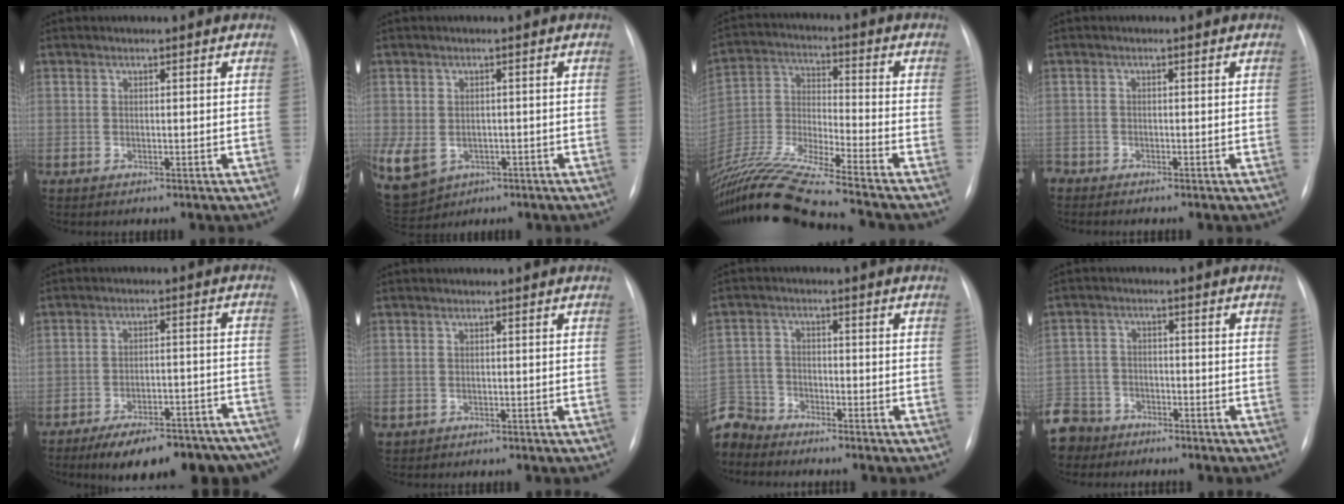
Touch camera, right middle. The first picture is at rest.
{"total": 19.7, "force": [-7.5, 15.8, 9.0], "torque": [-0.295, -0.021, -0.094]}
{"total": 18.2, "force": [-16.0, -1.6, 8.6], "torque": [-0.194, -0.027, -0.294]}
{"total": 1.7, "force": [-1.6, 0.4, 0.1], "torque": [-0.001, -0.005, -0.026]}
{"total": 20.7, "force": [-17.2, 6.2, 9.8], "torque": [-0.081, 0.025, -0.222]}
{"total": 0.6, "force": [-0.2, 0.5, 0.1], "torque": [-0.005, 0.001, 0.003]}
{"total": 6.6, "force": [-6.3, 1.9, -0.4], "torque": [0.005, -0.001, -0.130]}
{"total": 9.9, "force": [-7.5, 6.2, 1.3], "torque": [-0.059, -0.002, -0.135]}